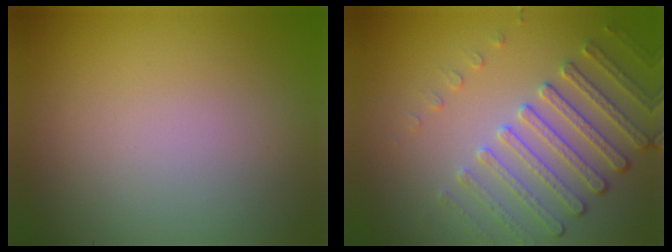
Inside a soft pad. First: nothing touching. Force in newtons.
{"total": 4.1, "press": 3.8, "slide": 1.5}